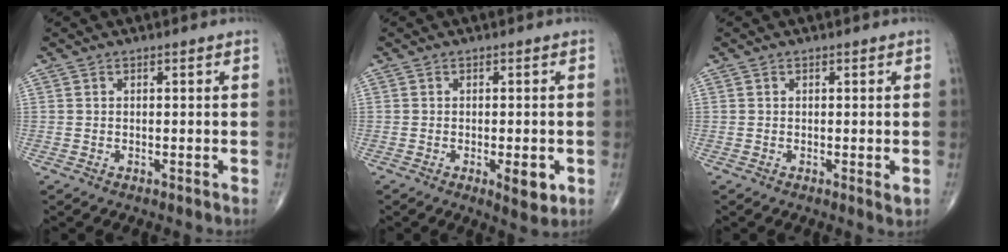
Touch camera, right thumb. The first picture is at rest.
{"total": 4.8, "force": [-1.5, 1.7, 4.2], "torque": [-0.047, -0.006, -0.015]}
{"total": 1.3, "force": [-0.2, 0.3, 1.3], "torque": [-0.017, -0.006, -0.003]}